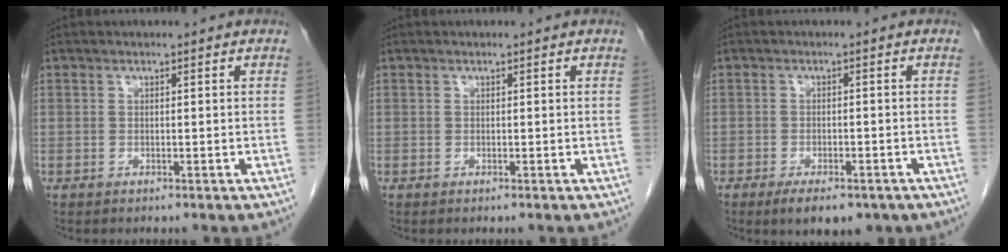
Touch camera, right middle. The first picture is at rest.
{"total": 0.0}
{"total": 7.5, "force": [-5.3, 3.0, 4.4], "torque": [-0.056, -0.003, -0.074]}